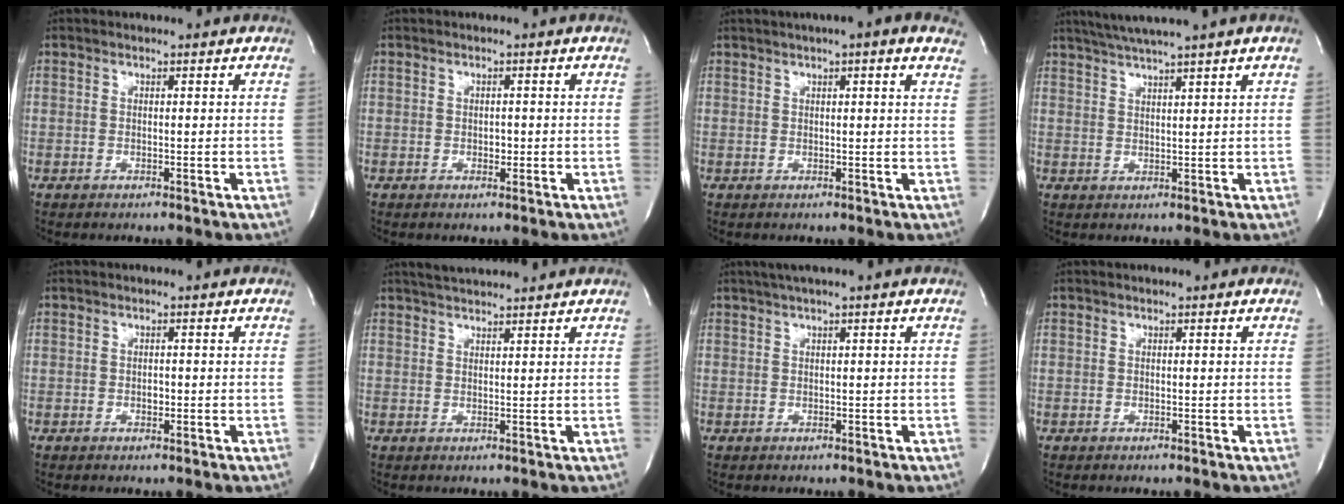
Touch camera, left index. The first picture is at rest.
{"total": 1.0, "force": [-0.3, 0.7, 0.6], "torque": [-0.011, -0.001, -0.003]}
{"total": 7.4, "force": [5.0, 0.9, 5.4], "torque": [-0.073, 0.028, 0.057]}
{"total": 6.6, "force": [5.3, -1.5, 3.8], "torque": [-0.062, 0.016, 0.090]}
{"total": 0.8, "force": [-0.3, 0.6, 0.5], "torque": [-0.011, -0.001, -0.004]}
{"total": 4.8, "force": [4.5, -0.2, 1.5], "torque": [-0.029, 0.026, 0.077]}
{"total": 2.6, "force": [1.7, -0.4, 2.0], "torque": [-0.042, 0.018, 0.034]}
{"total": 0.6, "force": [0.4, 0.1, 0.4], "torque": [-0.007, 0.006, 0.004]}